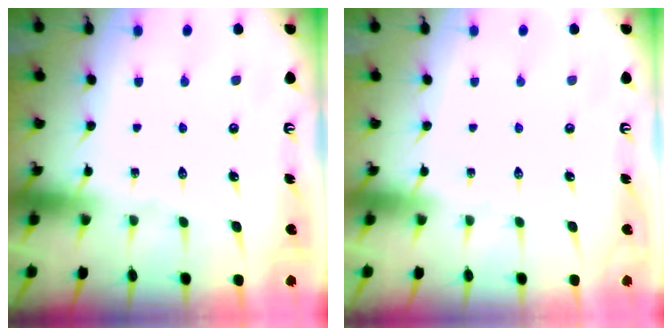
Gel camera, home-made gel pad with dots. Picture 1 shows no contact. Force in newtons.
{"total": 0.0}